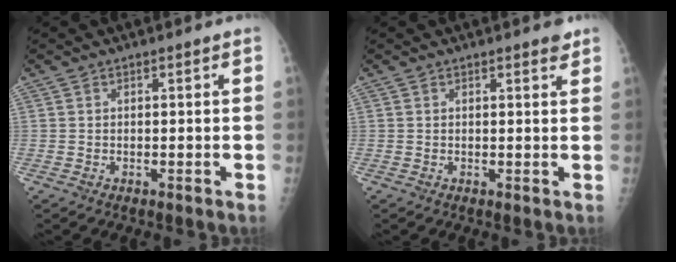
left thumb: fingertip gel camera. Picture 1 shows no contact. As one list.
[{"total": 1.5, "force": [1.2, 0.4, 0.9], "torque": [-0.008, -0.006, 0.013]}]